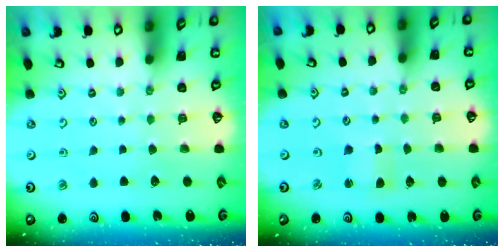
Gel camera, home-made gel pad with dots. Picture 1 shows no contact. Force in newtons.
{"total": 1.8, "press": 1.7, "slide": 0.4}